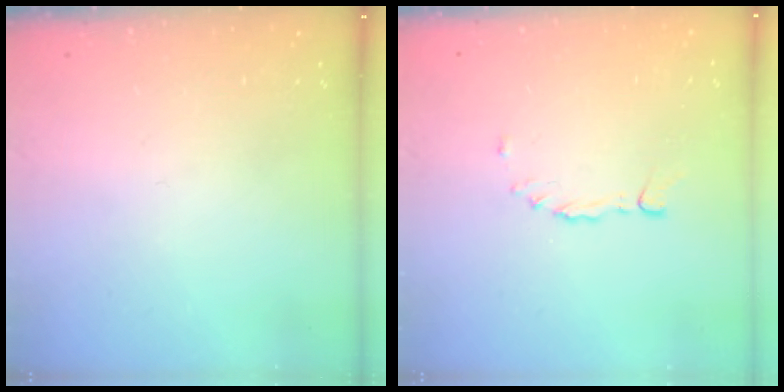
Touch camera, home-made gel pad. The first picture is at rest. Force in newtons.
{"total": 2.3, "press": 2.2, "slide": 0.7}